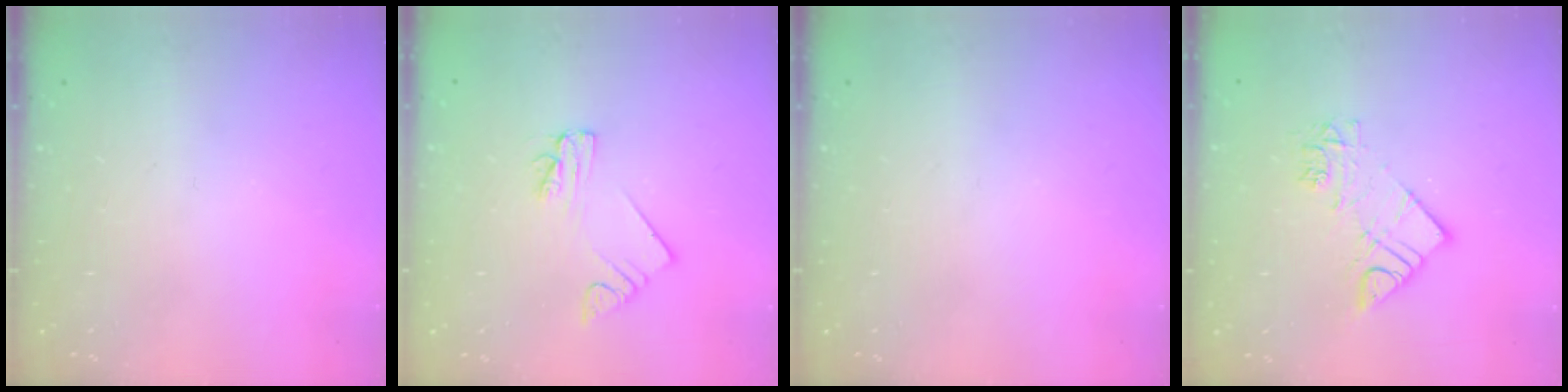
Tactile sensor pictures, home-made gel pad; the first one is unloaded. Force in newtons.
{"total": 1.9, "press": 1.9, "slide": 0.2}
{"total": 0.0}
{"total": 10.5, "press": 10.4, "slide": 1.1}